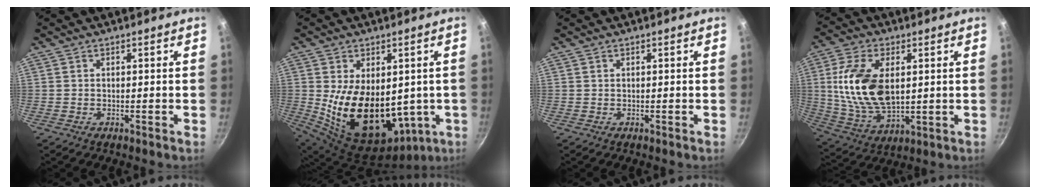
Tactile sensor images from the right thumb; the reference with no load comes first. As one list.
[{"total": 20.8, "force": [-0.3, 13.0, 16.2], "torque": [-0.261, -0.026, 0.028]}, {"total": 0.0}, {"total": 16.4, "force": [2.5, 9.4, 13.2], "torque": [-0.241, -0.012, 0.057]}]